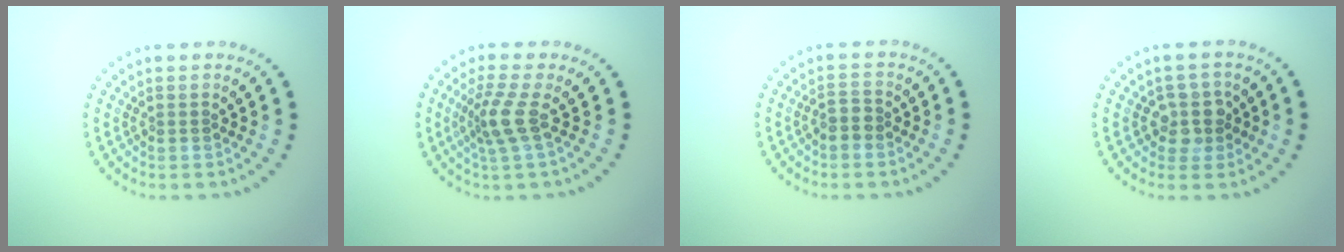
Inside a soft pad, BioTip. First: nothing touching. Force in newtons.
{"total": 2.8, "press": 2.1, "slide": 1.9}
{"total": 1.6, "press": 1.4, "slide": 0.8}
{"total": 2.8, "press": 2.4, "slide": 1.4}